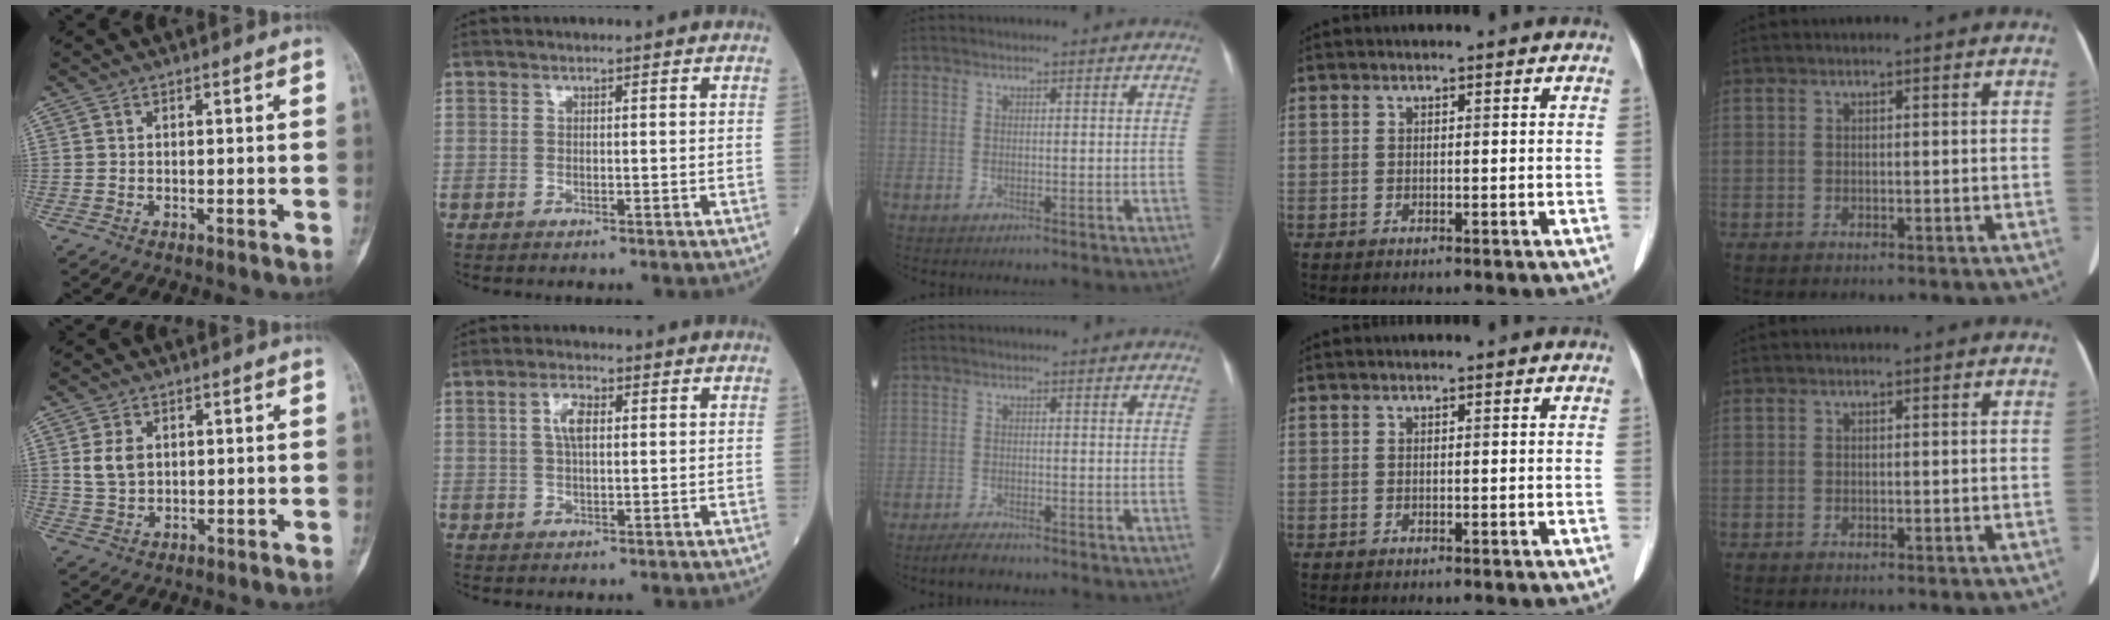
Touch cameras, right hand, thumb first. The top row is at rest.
{"thumb": {"total": 4.4, "force": [1.1, 3.2, 2.9], "torque": [-0.048, -0.003, 0.029]}, "index": {"total": 3.6, "force": [0.9, 1.3, 3.2], "torque": [-0.067, 0.008, 0.018]}, "middle": {"total": 2.5, "force": [-2.1, 0.5, 1.2], "torque": [-0.034, -0.006, -0.037]}}